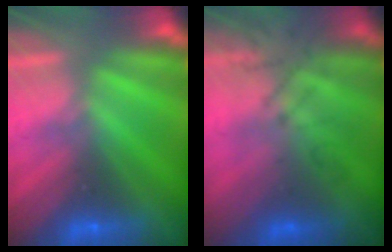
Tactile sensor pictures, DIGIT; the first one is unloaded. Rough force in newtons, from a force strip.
{"total": 3.9}